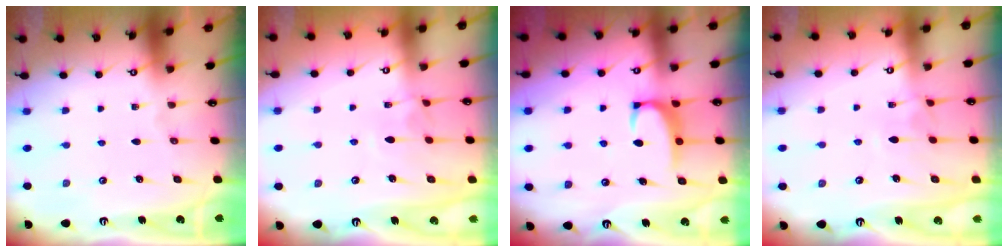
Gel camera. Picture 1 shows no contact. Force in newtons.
{"total": 3.0, "press": 3.0, "slide": 0.4}
{"total": 2.2, "press": 2.1, "slide": 0.6}
{"total": 2.0, "press": 2.0, "slide": 0.5}